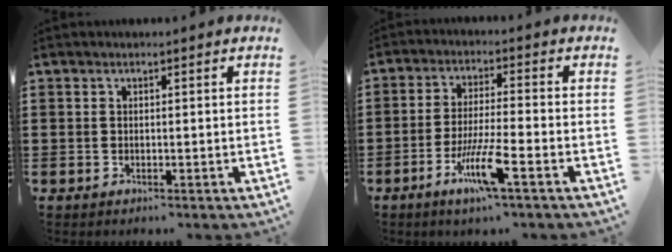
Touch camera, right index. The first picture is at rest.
{"total": 7.7, "force": [-4.0, 0.7, 6.5], "torque": [-0.130, -0.010, -0.074]}